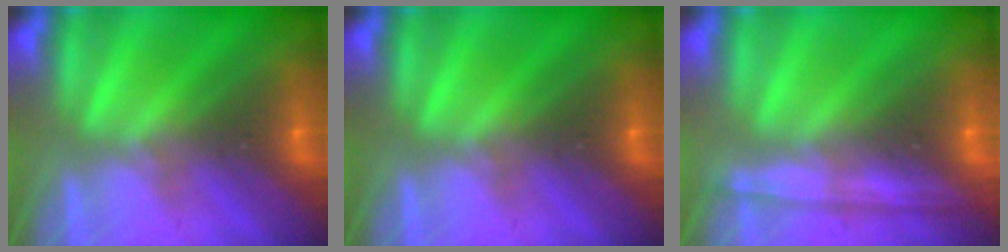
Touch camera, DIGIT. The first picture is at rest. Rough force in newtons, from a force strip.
{"total": 0.0}
{"total": 1.2}